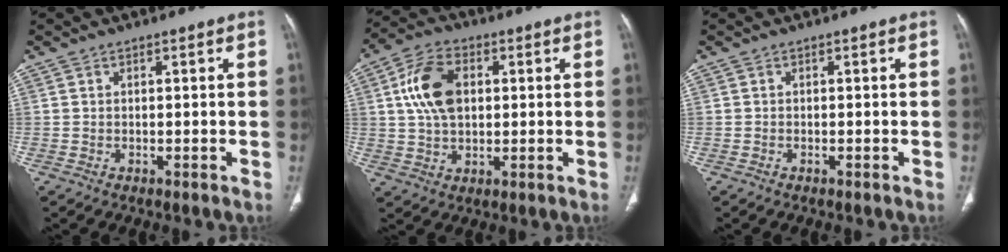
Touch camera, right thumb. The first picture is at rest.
{"total": 10.8, "force": [2.2, 6.9, 8.0], "torque": [-0.143, 0.007, 0.040]}
{"total": 0.0}